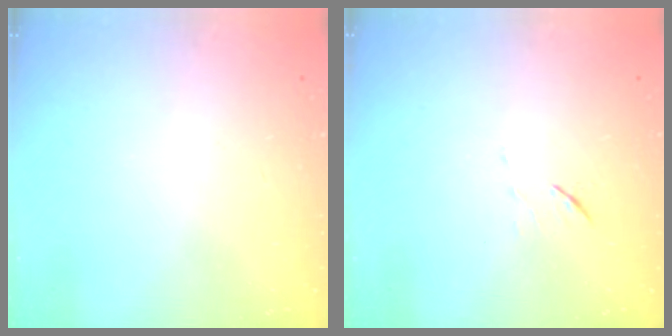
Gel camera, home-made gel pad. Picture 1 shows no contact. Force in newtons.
{"total": 5.4, "press": 5.2, "slide": 1.2}